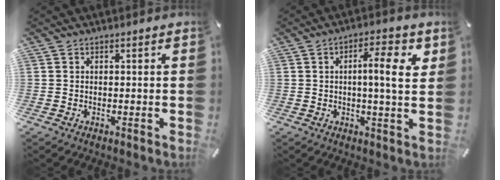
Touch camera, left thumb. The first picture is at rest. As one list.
[{"total": 6.6, "force": [1.6, 1.8, 6.1], "torque": [-0.089, -0.008, 0.017]}]